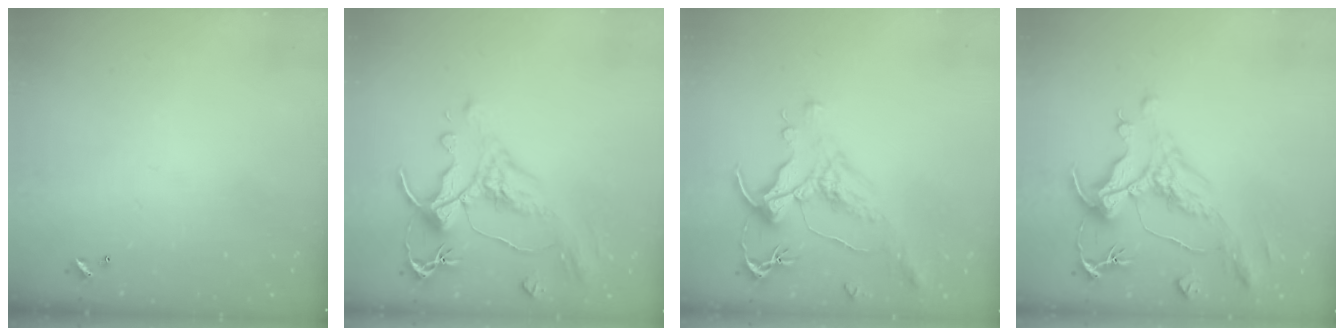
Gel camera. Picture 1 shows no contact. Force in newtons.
{"total": 1.6, "press": 0.0, "slide": 1.6}
{"total": 1.6, "press": 1.0, "slide": 1.3}
{"total": 1.9, "press": 0.8, "slide": 1.7}